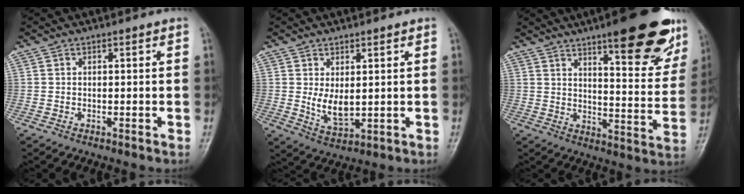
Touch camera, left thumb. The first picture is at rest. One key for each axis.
{"total": 5.7, "fx": 1.1, "fy": 3.0, "fz": 4.8, "tx": -0.077, "ty": -0.019, "tz": 0.030}
{"total": 21.1, "fx": 13.0, "fy": 5.6, "fz": 15.6, "tx": -0.165, "ty": -0.060, "tz": 0.175}